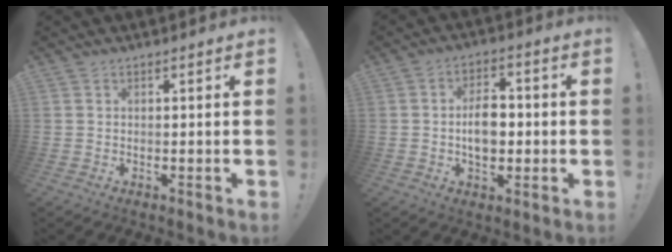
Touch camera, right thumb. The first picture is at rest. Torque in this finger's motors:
{"motor_torque": [0.08, 0.10, 0.53, -0.08, 0.16]}